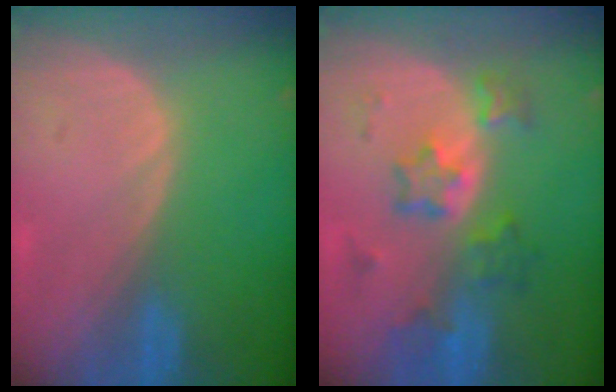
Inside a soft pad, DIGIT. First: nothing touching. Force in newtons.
{"total": 6.7, "press": 6.6, "slide": 1.1}